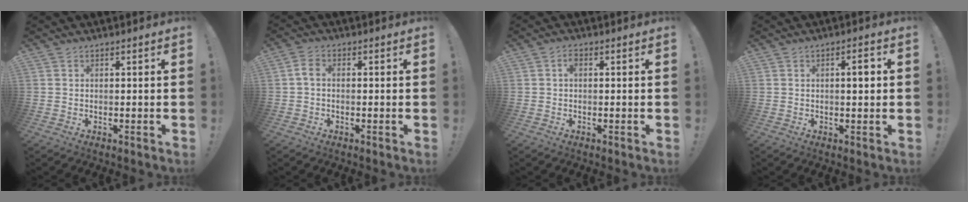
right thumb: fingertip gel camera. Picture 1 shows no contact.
{"total": 2.7, "force": [-0.2, 1.8, 1.9], "torque": [-0.033, 0.012, -0.002]}
{"total": 1.8, "force": [0.1, 1.1, 1.4], "torque": [-0.024, 0.004, -0.001]}
{"total": 3.4, "force": [0.3, 0.6, 3.3], "torque": [-0.041, -0.002, -0.004]}